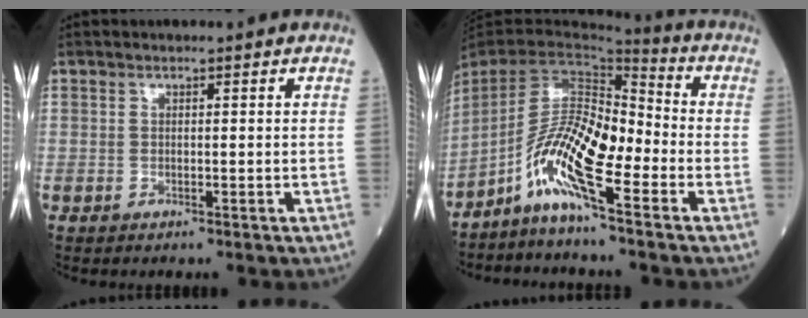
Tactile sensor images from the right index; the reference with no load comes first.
{"total": 10.7, "force": [-5.2, 1.6, 9.2], "torque": [-0.187, 0.007, -0.104]}